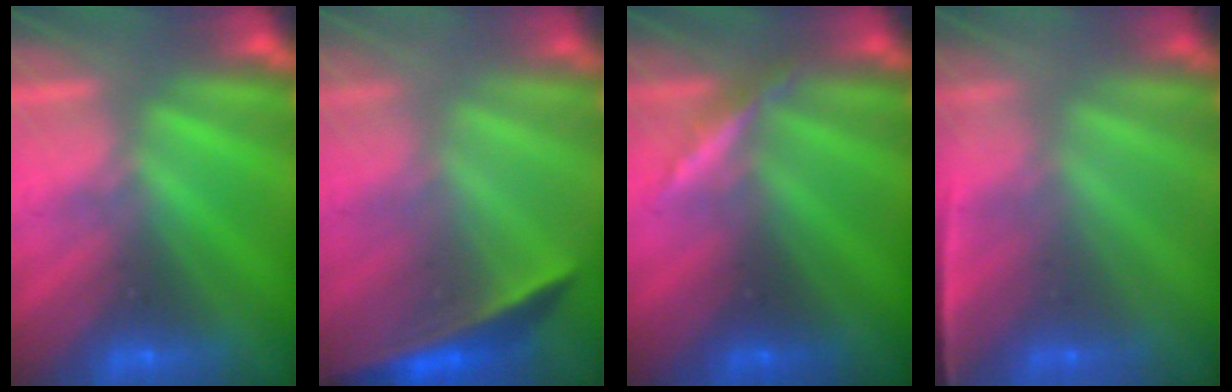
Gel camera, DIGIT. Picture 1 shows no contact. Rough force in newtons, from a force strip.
{"total": 1.7}
{"total": 3.1}
{"total": 1.1}